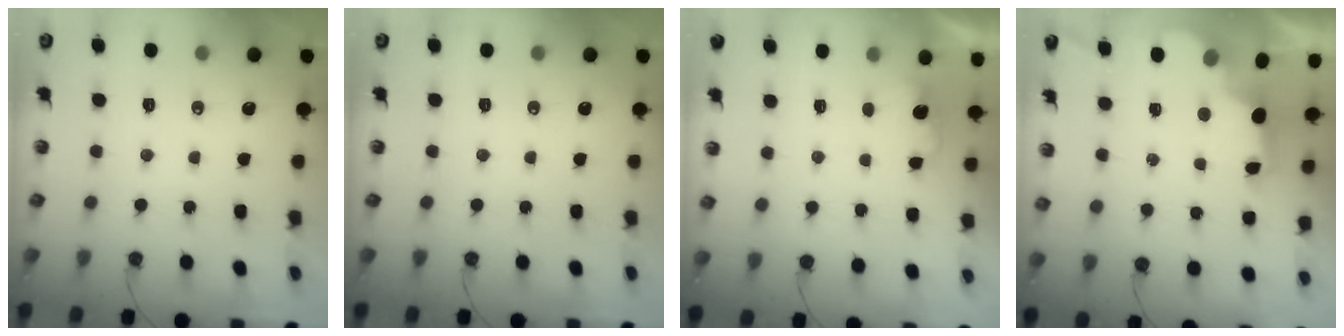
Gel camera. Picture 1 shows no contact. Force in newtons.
{"total": 0.0}
{"total": 1.6, "press": 1.4, "slide": 0.8}
{"total": 2.9, "press": 2.8, "slide": 0.9}